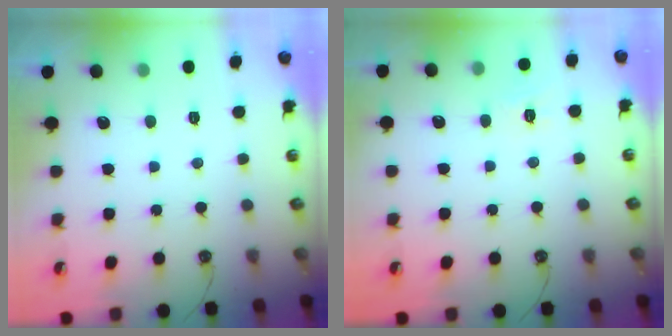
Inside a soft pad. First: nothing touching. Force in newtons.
{"total": 6.5, "press": 6.4, "slide": 0.7}